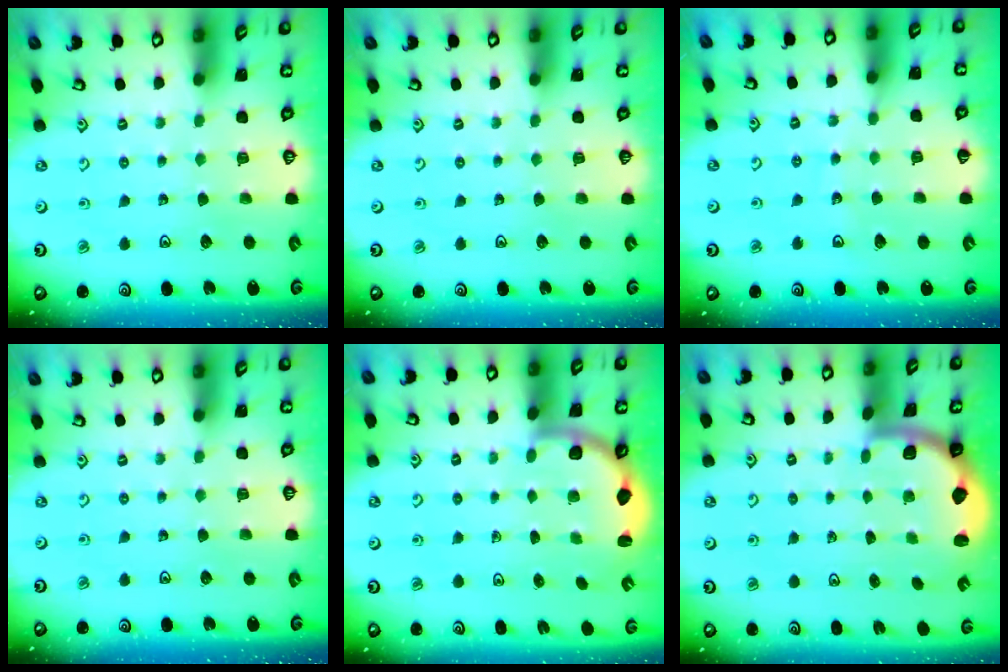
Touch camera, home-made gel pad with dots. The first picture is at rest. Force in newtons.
{"total": 0.0}
{"total": 3.8, "press": 3.7, "slide": 0.4}
{"total": 0.0}
{"total": 3.3, "press": 2.7, "slide": 1.8}
{"total": 2.0, "press": 2.0, "slide": 0.5}